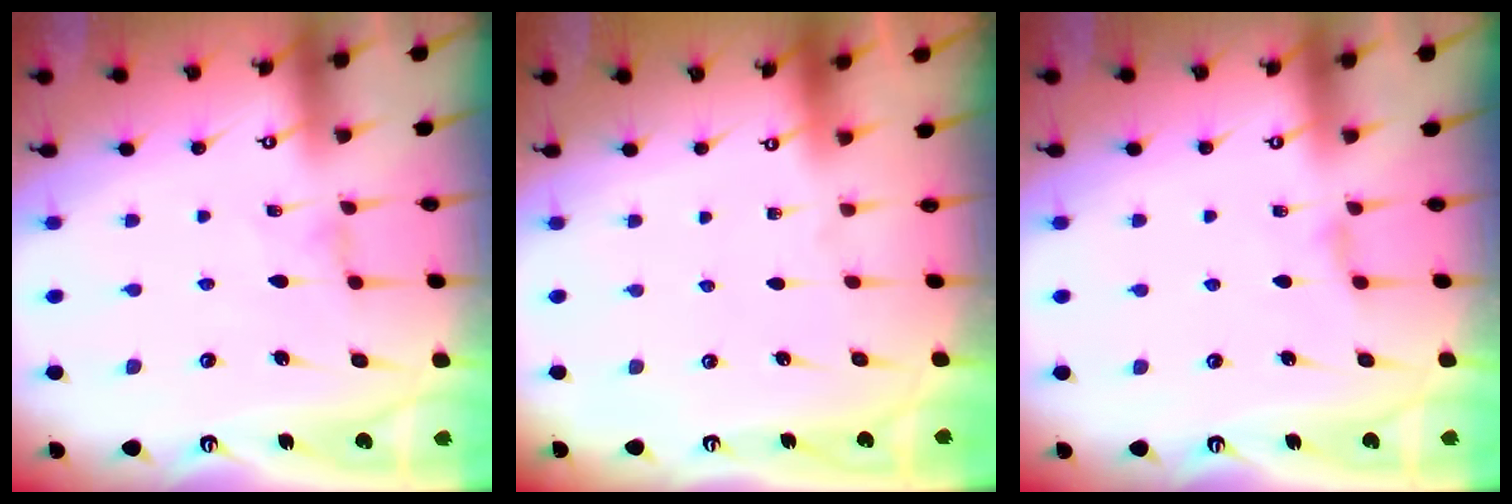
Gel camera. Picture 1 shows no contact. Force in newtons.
{"total": 0.0}
{"total": 4.4, "press": 4.4, "slide": 0.6}